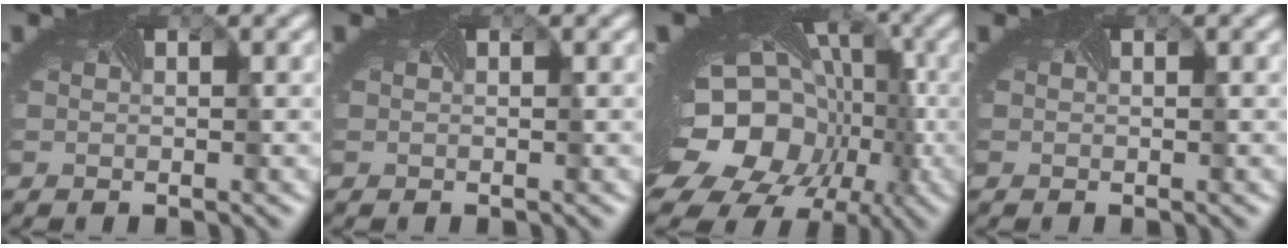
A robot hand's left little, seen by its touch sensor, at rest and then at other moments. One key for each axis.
{"total": 0.0}
{"total": 20.6, "fx": -6.7, "fy": 15.4, "fz": 11.9, "tx": -0.174, "ty": -0.056, "tz": -0.117}
{"total": 0.0}